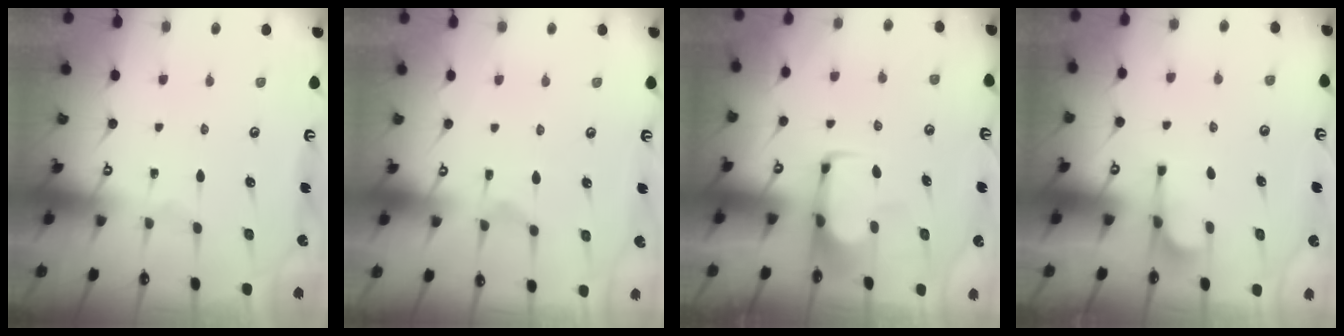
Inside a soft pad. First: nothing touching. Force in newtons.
{"total": 4.8, "press": 4.6, "slide": 1.3}
{"total": 2.0, "press": 2.0, "slide": 0.4}
{"total": 2.2, "press": 2.0, "slide": 0.9}